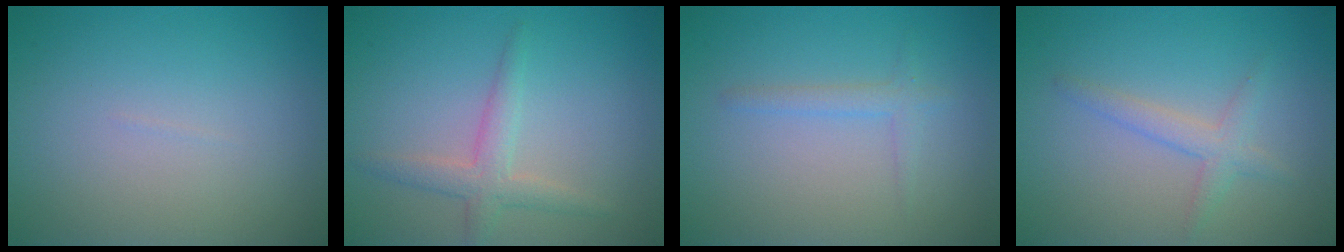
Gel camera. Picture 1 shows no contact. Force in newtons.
{"total": 2.6, "press": 2.5, "slide": 0.1}
{"total": 1.4, "press": 1.4, "slide": 0.1}
{"total": 2.0, "press": 2.0, "slide": 0.1}